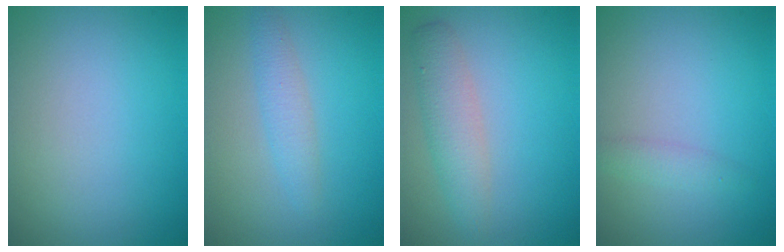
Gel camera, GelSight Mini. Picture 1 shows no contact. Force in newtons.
{"total": 1.9, "press": 1.9, "slide": 0.1}
{"total": 3.0, "press": 3.0, "slide": 0.1}
{"total": 1.3, "press": 1.3, "slide": 0.0}